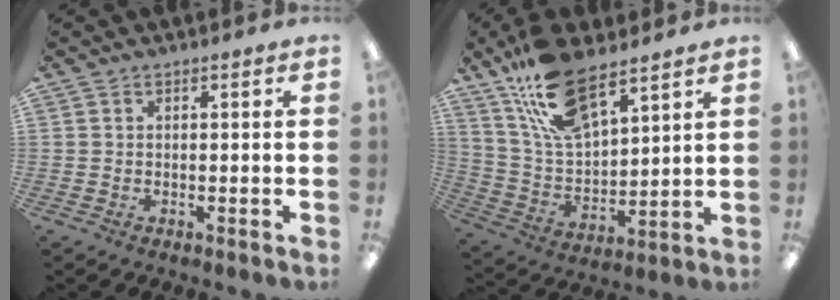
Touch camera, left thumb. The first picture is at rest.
{"total": 17.6, "force": [12.2, 7.2, 10.4], "torque": [-0.209, -0.048, 0.220]}